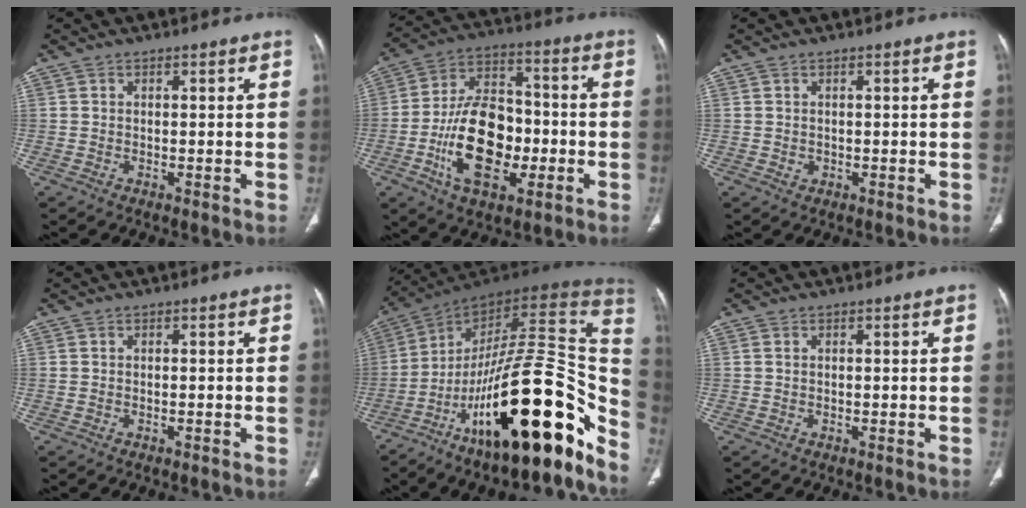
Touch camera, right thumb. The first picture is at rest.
{"total": 18.1, "force": [-4.7, 10.4, 14.1], "torque": [-0.221, 0.030, -0.078]}
{"total": 0.7, "force": [0.0, 0.6, 0.3], "torque": [-0.004, 0.000, 0.004]}
{"total": 0.0}
{"total": 34.8, "force": [-15.0, 11.0, 29.4], "torque": [-0.356, 0.078, -0.231]}
{"total": 0.0}